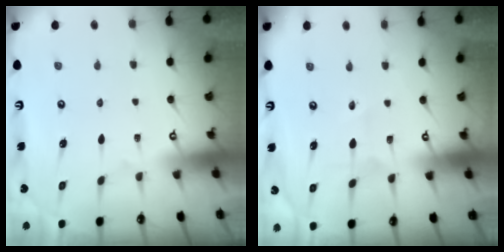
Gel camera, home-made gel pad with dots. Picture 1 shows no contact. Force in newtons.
{"total": 2.0, "press": 1.9, "slide": 0.5}